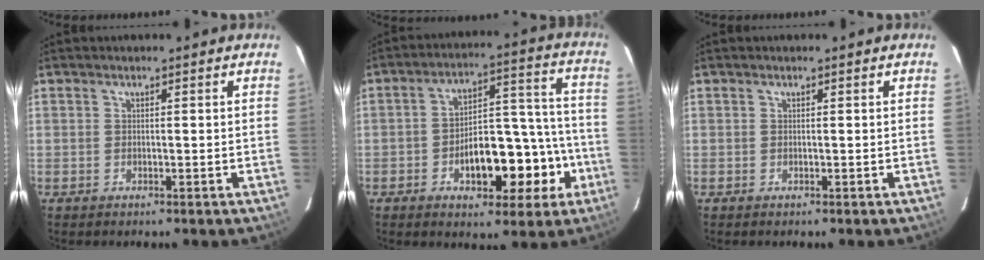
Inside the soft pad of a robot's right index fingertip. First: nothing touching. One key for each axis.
{"total": 13.8, "fx": -4.8, "fy": 6.2, "fz": 11.3, "tx": -0.156, "ty": 0.041, "tz": -0.062}
{"total": 0.0}